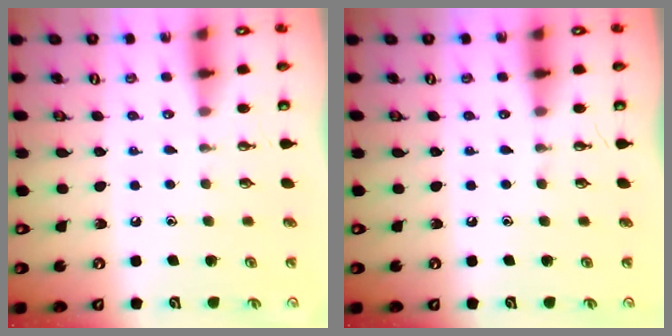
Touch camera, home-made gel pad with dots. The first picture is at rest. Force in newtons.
{"total": 0.0}